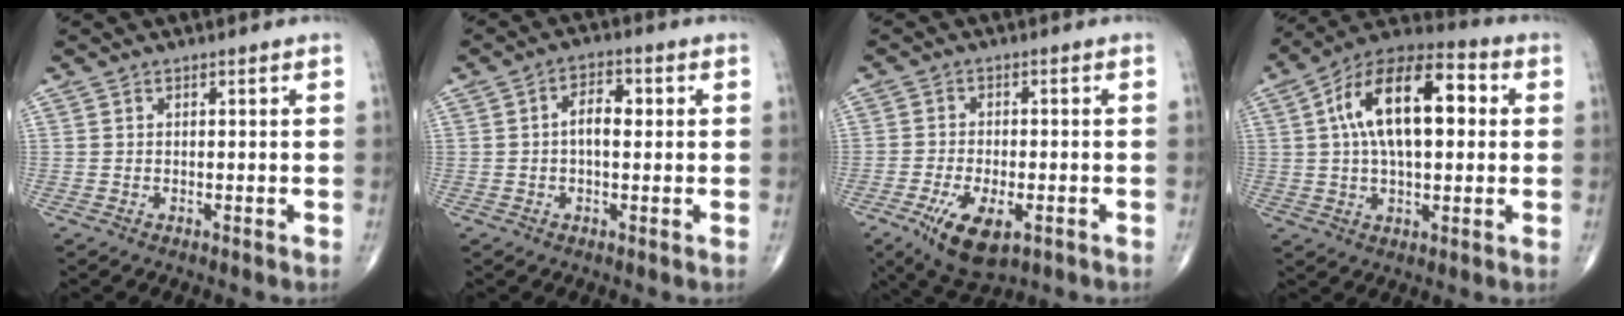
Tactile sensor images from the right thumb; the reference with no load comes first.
{"total": 5.0, "force": [0.3, 2.6, 4.2], "torque": [-0.067, 0.016, 0.000]}
{"total": 9.6, "force": [-4.2, 4.4, 7.4], "torque": [-0.130, -0.001, -0.065]}
{"total": 18.9, "force": [3.2, 9.2, 16.1], "torque": [-0.260, 0.032, 0.042]}